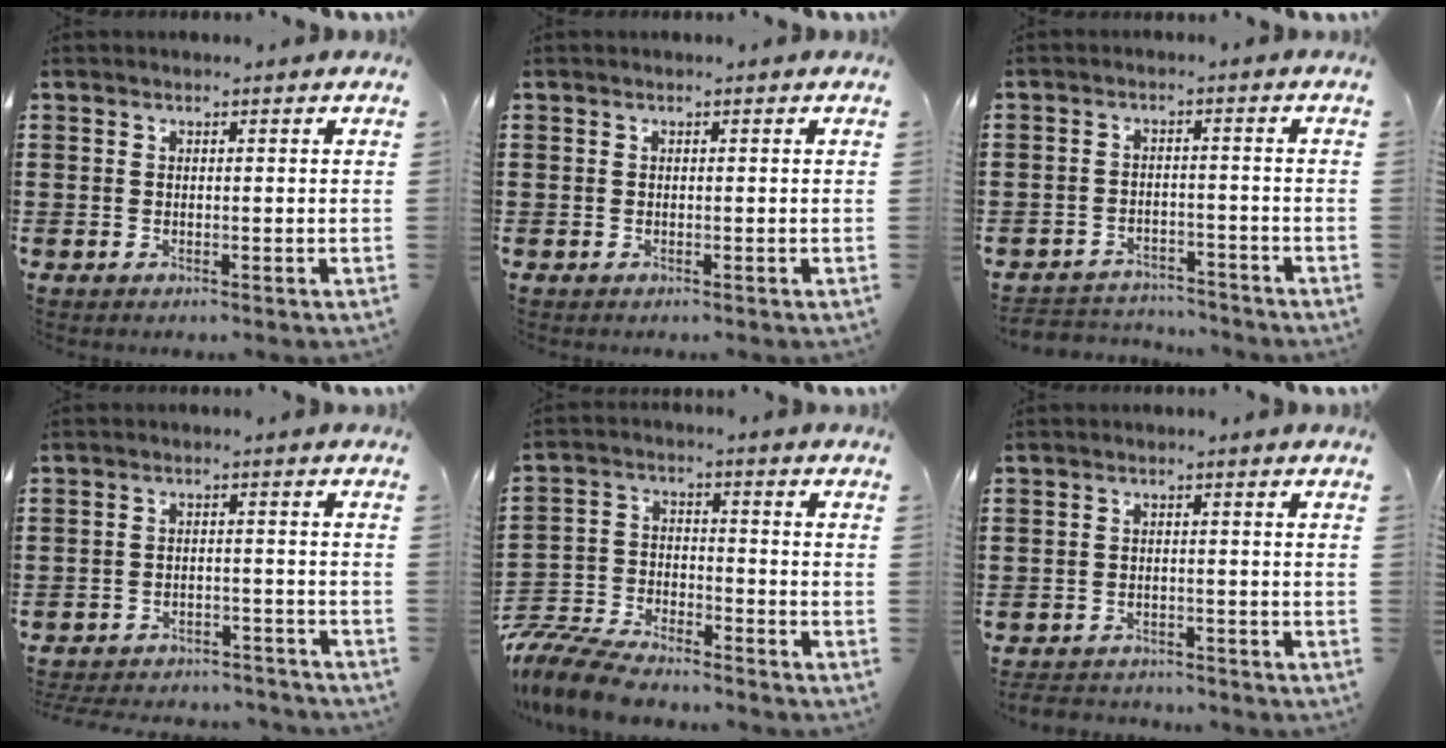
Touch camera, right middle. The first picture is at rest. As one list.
[{"total": 0.0}, {"total": 3.4, "force": [-3.3, 0.7, -0.2], "torque": [-0.005, -0.001, -0.071]}, {"total": 3.5, "force": [-3.5, 0.3, 0.1], "torque": [-0.007, 0.002, -0.074]}, {"total": 8.8, "force": [-8.4, 1.6, 2.3], "torque": [-0.054, 0.015, -0.167]}, {"total": 2.4, "force": [-2.3, 0.4, 0.0], "torque": [-0.007, -0.003, -0.051]}]